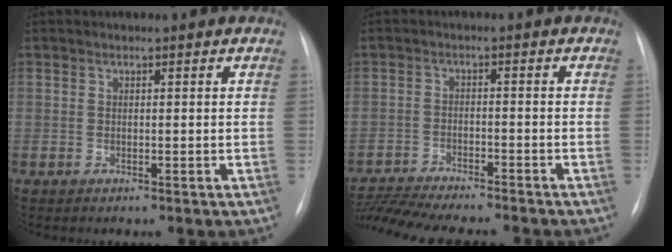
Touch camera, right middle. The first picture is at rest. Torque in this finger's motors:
{"motor_torque": [1.05, -1.08, 0.26, 0.07]}